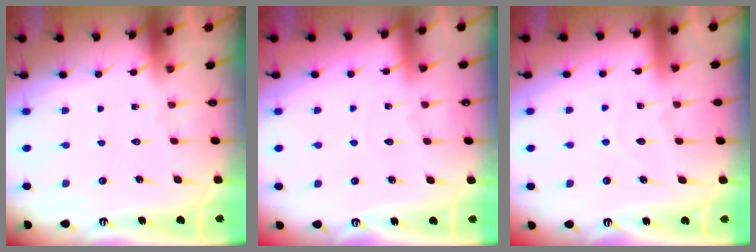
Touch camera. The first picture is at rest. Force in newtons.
{"total": 3.6, "press": 3.6, "slide": 0.4}
{"total": 5.1, "press": 5.1, "slide": 0.3}